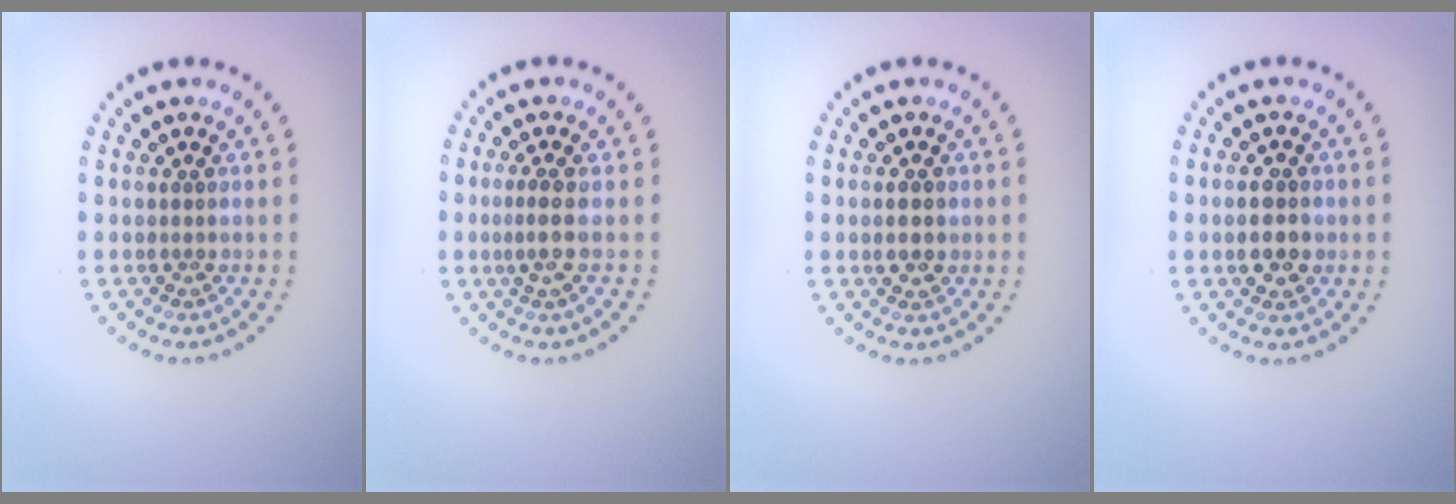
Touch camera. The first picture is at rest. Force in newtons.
{"total": 1.9, "press": 1.4, "slide": 1.2}
{"total": 1.6, "press": 1.6, "slide": 0.0}
{"total": 3.0, "press": 3.0, "slide": 0.0}